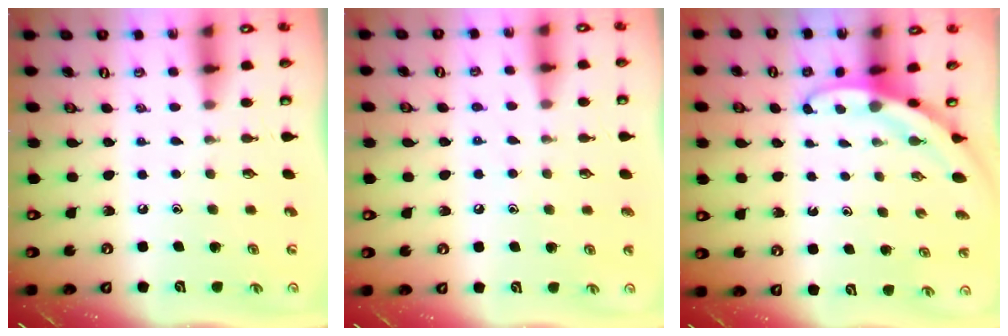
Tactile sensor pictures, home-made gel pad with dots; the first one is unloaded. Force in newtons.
{"total": 5.6, "press": 5.5, "slide": 0.5}
{"total": 2.9, "press": 2.9, "slide": 0.2}